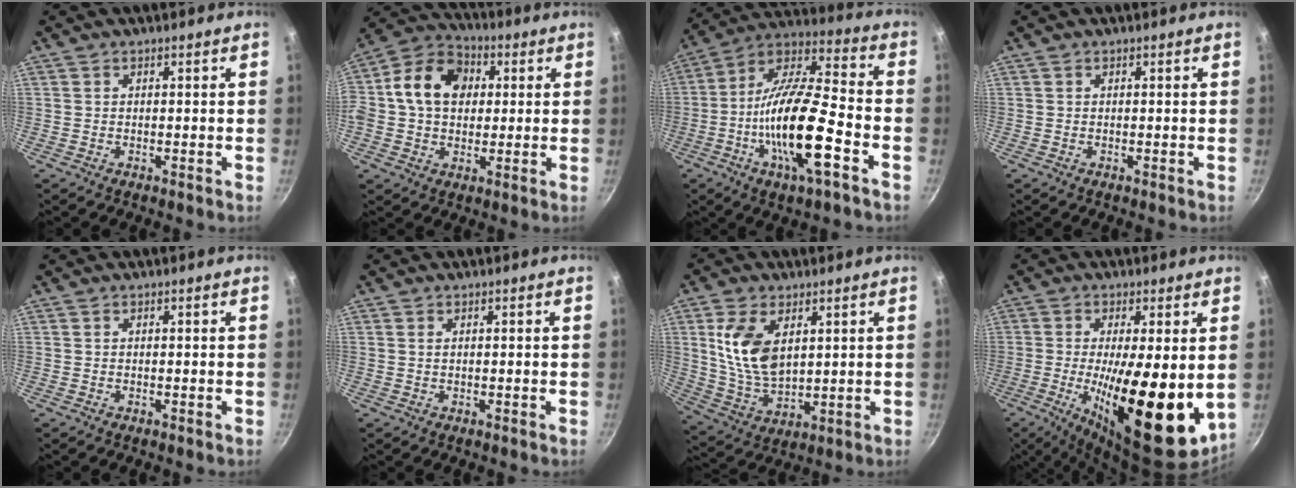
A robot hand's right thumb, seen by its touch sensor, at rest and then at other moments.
{"total": 14.6, "force": [2.1, 11.3, 9.0], "torque": [-0.136, 0.024, 0.014]}
{"total": 20.2, "force": [-6.8, 6.3, 18.0], "torque": [-0.319, 0.034, -0.136]}
{"total": 0.0}
{"total": 0.0}
{"total": 0.6, "force": [0.2, 0.3, 0.5], "torque": [-0.009, 0.001, 0.006]}
{"total": 12.4, "force": [3.7, 7.1, 9.4], "torque": [-0.170, -0.026, 0.084]}
{"total": 20.7, "force": [-1.4, 6.9, 19.5], "torque": [-0.291, -0.028, -0.016]}